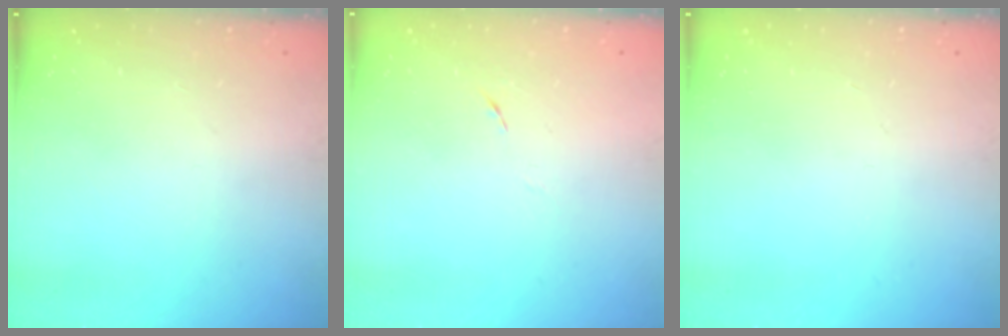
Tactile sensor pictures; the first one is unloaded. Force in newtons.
{"total": 3.9, "press": 3.5, "slide": 1.6}
{"total": 0.0}